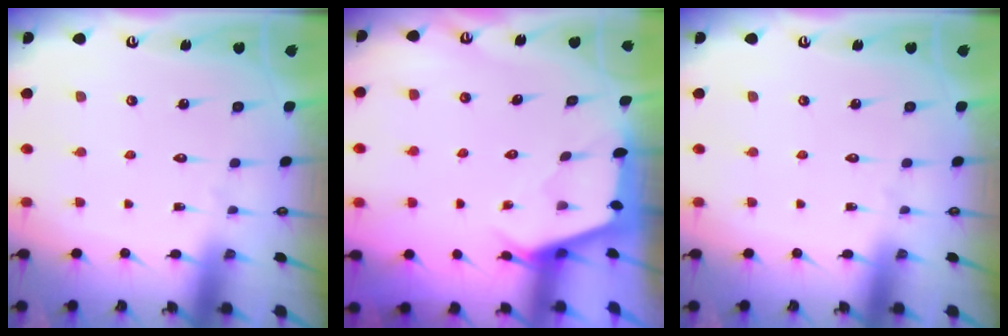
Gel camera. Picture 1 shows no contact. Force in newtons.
{"total": 2.5, "press": 2.5, "slide": 0.3}
{"total": 0.0}